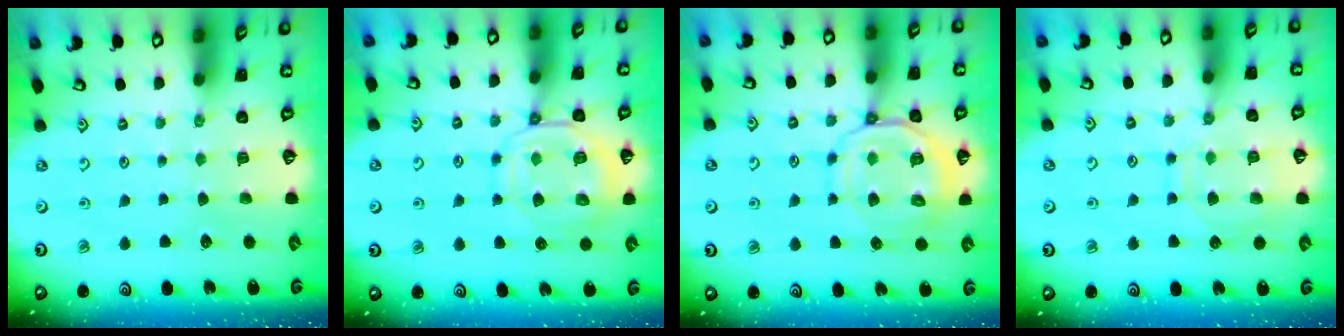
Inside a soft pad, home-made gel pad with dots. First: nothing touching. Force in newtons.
{"total": 11.0, "press": 10.9, "slide": 1.3}
{"total": 11.5, "press": 11.4, "slide": 1.5}
{"total": 10.1, "press": 10.1, "slide": 1.0}